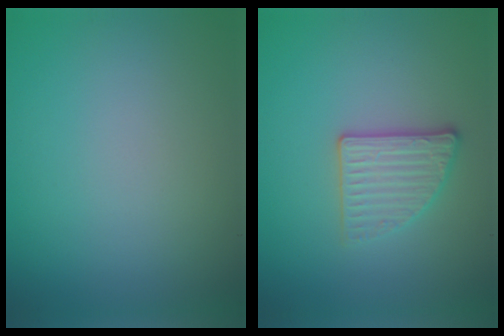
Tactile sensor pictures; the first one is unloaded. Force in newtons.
{"total": 2.8, "press": 2.7, "slide": 0.9}